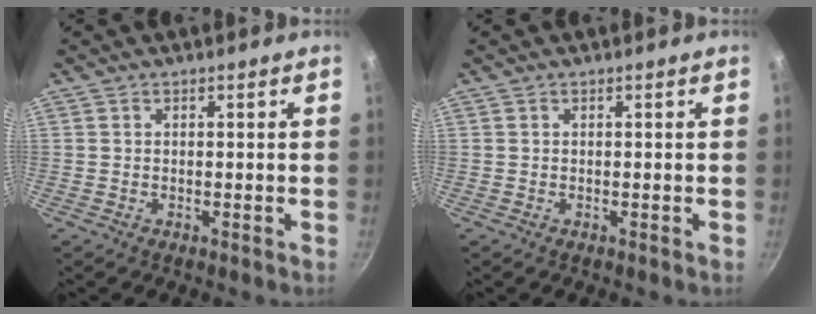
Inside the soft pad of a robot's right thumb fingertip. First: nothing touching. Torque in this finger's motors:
{"motor_torque": [-0.07, 0.04, 0.00, 0.00, 0.00]}